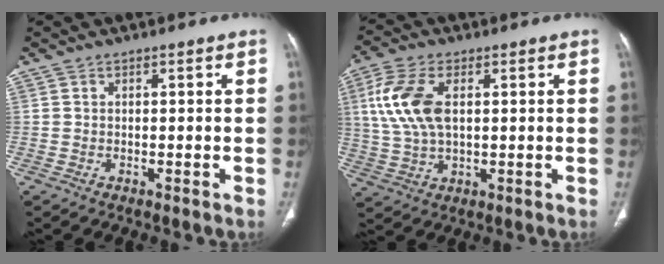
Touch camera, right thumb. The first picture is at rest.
{"total": 11.4, "force": [2.5, 6.2, 9.3], "torque": [-0.213, 0.002, 0.052]}